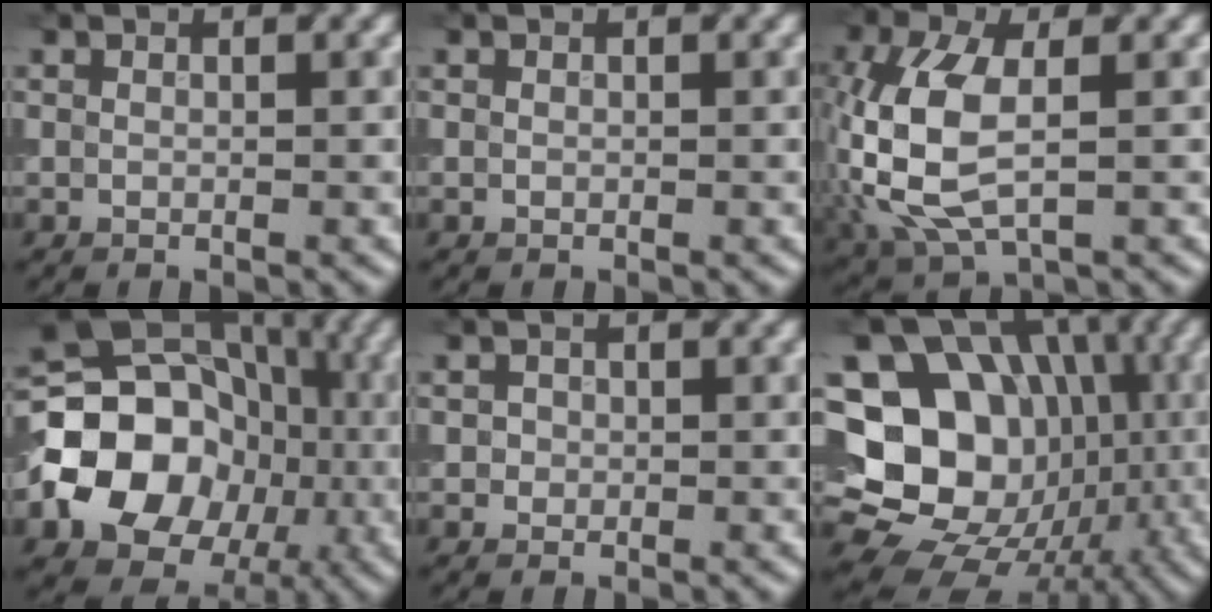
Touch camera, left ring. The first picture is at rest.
{"total": 0.0}
{"total": 8.6, "force": [-0.3, 4.7, 7.1], "torque": [-0.181, 0.000, -0.006]}
{"total": 13.0, "force": [-2.9, 10.6, 6.9], "torque": [-0.127, 0.002, -0.067]}
{"total": 0.8, "force": [0.1, 0.7, 0.2], "torque": [0.004, -0.002, -0.001]}
{"total": 19.5, "force": [0.0, 16.1, 11.0], "torque": [-0.171, 0.000, -0.010]}